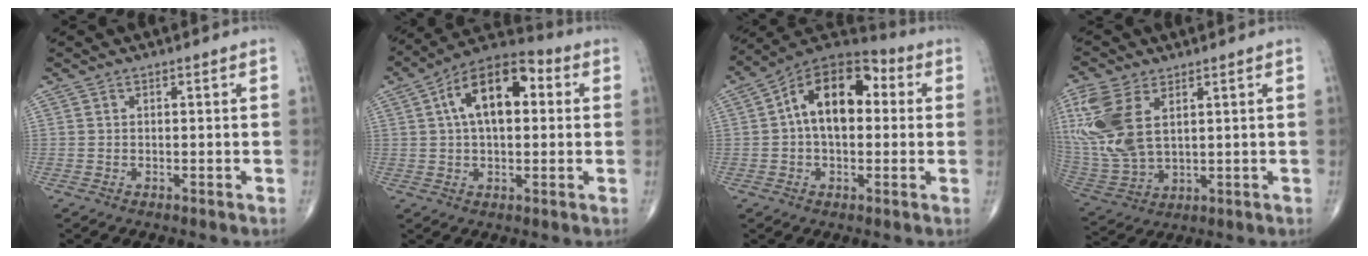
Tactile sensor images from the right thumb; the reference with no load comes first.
{"total": 14.4, "force": [3.0, 7.7, 11.8], "torque": [-0.183, 0.029, 0.039]}
{"total": 14.9, "force": [1.8, 8.9, 11.8], "torque": [-0.164, 0.039, 0.015]}
{"total": 15.4, "force": [4.9, 8.7, 11.8], "torque": [-0.277, -0.013, 0.108]}